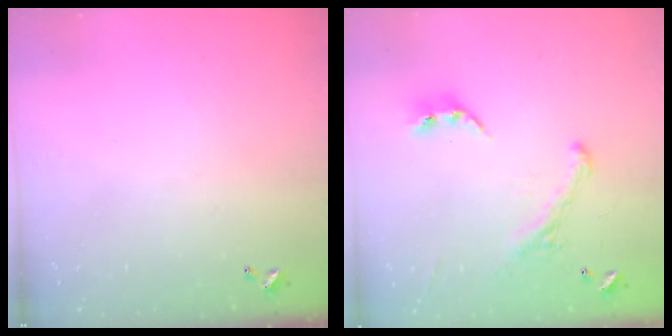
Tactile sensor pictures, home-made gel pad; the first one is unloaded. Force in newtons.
{"total": 2.9, "press": 2.7, "slide": 1.2}